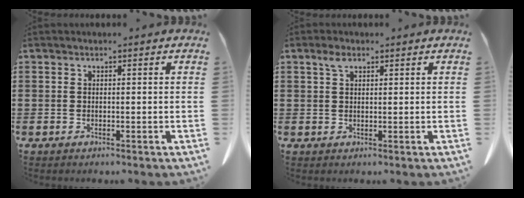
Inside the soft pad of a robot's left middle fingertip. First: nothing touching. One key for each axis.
{"total": 2.2, "fx": 1.2, "fy": 1.1, "fz": 1.4, "tx": -0.034, "ty": 0.003, "tz": 0.023}